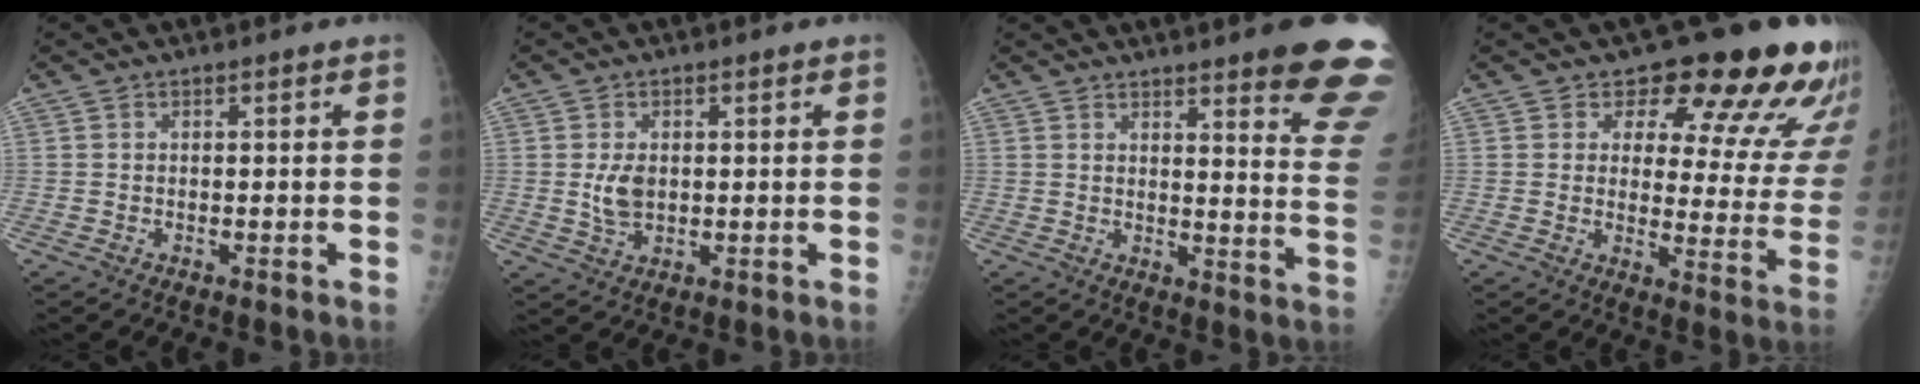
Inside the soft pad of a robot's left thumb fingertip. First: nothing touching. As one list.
[{"total": 4.4, "force": [0.4, 2.9, 3.3], "torque": [-0.056, -0.006, 0.013]}, {"total": 16.4, "force": [11.7, 2.1, 11.3], "torque": [-0.113, -0.078, 0.131]}, {"total": 17.4, "force": [13.3, 6.7, 9.0], "torque": [-0.050, -0.089, 0.145]}]